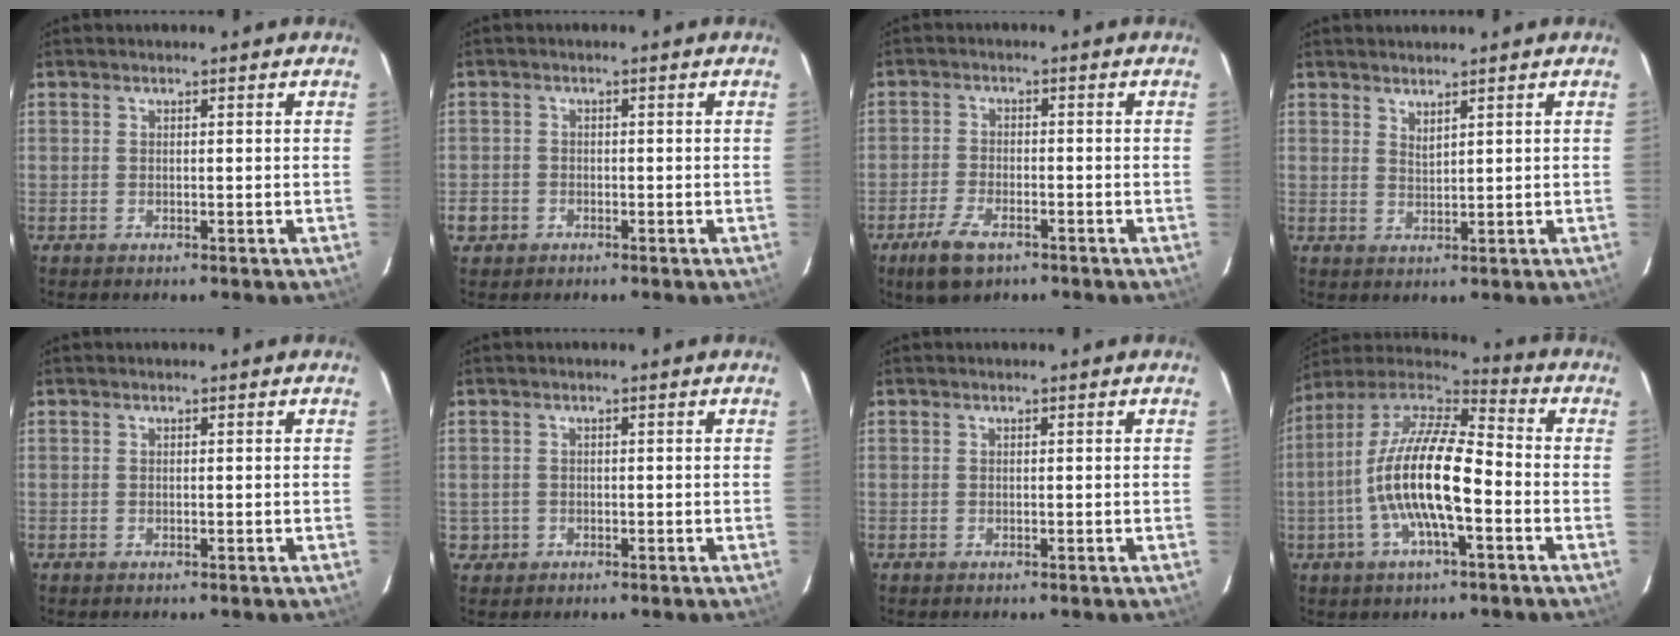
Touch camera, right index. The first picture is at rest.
{"total": 3.7, "force": [-1.5, 3.3, 0.9], "torque": [-0.028, 0.003, -0.025]}
{"total": 7.3, "force": [-4.6, 3.3, 4.6], "torque": [-0.118, -0.012, -0.085]}
{"total": 1.9, "force": [1.6, 0.2, 0.9], "torque": [-0.016, -0.001, 0.028]}
{"total": 0.0}
{"total": 2.3, "force": [-0.4, 2.3, 0.1], "torque": [0.001, 0.010, -0.002]}
{"total": 0.0}
{"total": 17.0, "force": [-4.1, 4.8, 15.8], "torque": [-0.299, -0.001, -0.085]}